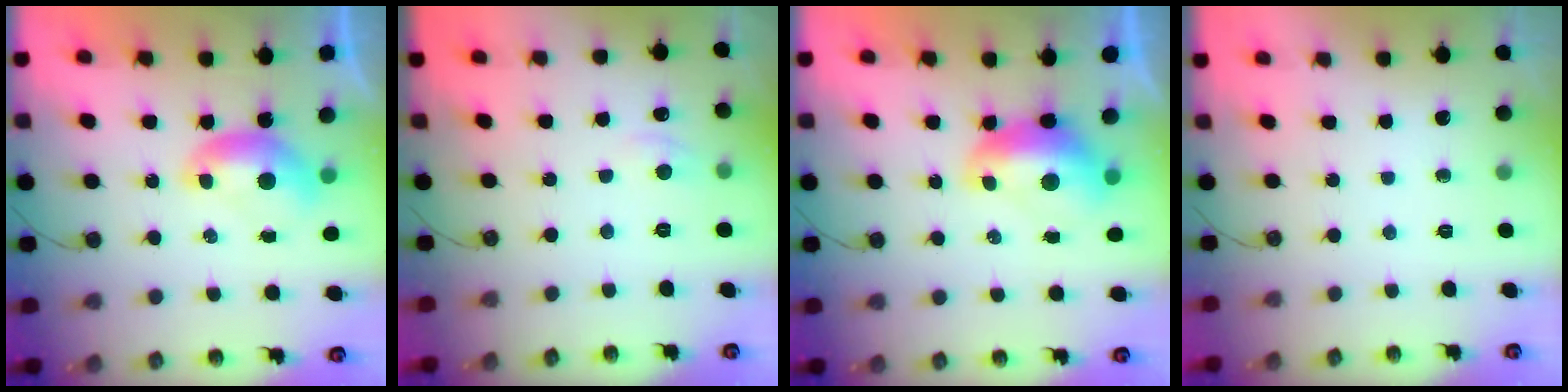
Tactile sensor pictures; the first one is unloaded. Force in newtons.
{"total": 0.8, "press": 0.5, "slide": 0.6}
{"total": 2.2, "press": 2.1, "slide": 0.8}
{"total": 0.0}